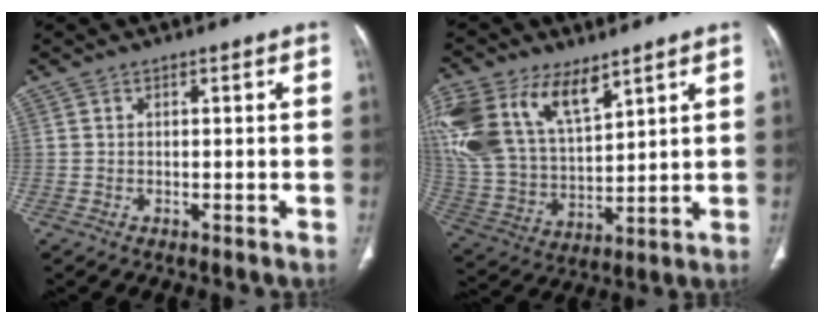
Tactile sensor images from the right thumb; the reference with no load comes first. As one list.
[{"total": 22.1, "force": [12.0, 12.0, 14.1], "torque": [-0.309, -0.017, 0.243]}]